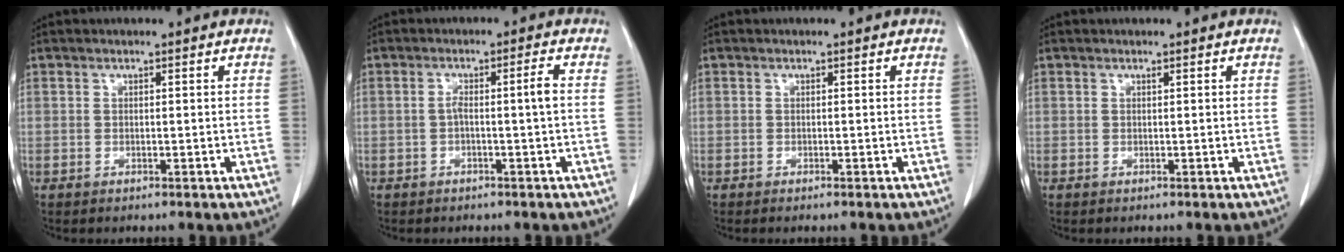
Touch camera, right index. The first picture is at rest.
{"total": 3.0, "force": [-0.4, -0.5, 2.9], "torque": [-0.053, 0.010, -0.004]}
{"total": 0.0}
{"total": 0.0}